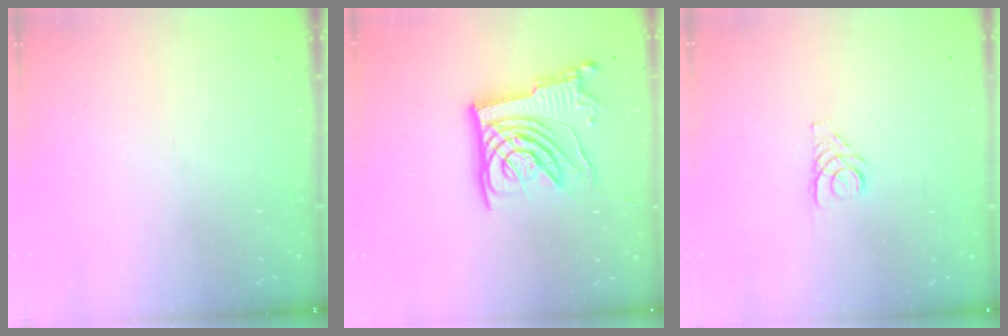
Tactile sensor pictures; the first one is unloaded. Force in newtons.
{"total": 14.9, "press": 14.8, "slide": 1.8}
{"total": 2.9, "press": 2.9, "slide": 0.3}